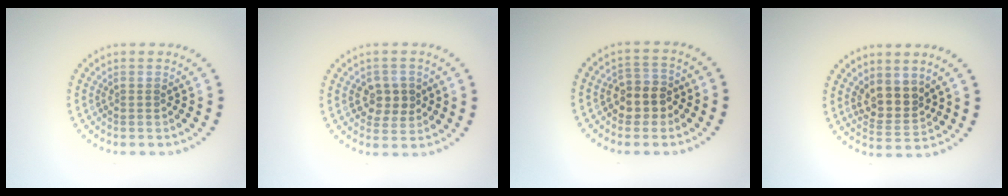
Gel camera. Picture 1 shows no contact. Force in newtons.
{"total": 2.8, "press": 2.8, "slide": 0.5}
{"total": 3.0, "press": 2.7, "slide": 1.2}
{"total": 3.1, "press": 2.6, "slide": 1.7}